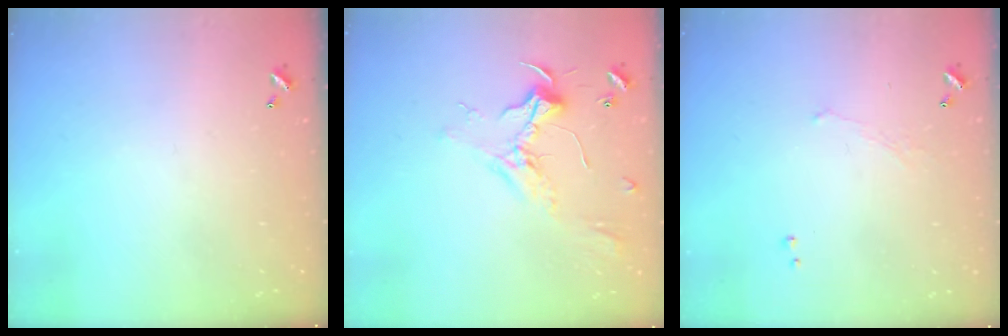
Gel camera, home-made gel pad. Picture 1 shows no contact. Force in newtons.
{"total": 2.3, "press": 2.2, "slide": 0.7}
{"total": 1.1, "press": 1.0, "slide": 0.6}